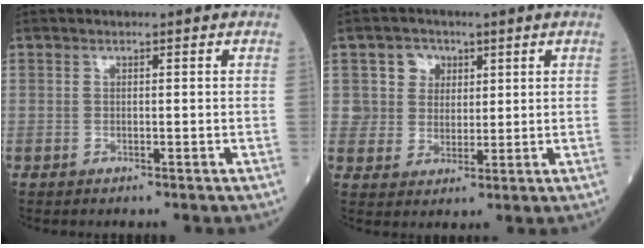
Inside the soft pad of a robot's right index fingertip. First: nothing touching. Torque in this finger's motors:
{"motor_torque": [0.02, 0.07, 0.01, 0.00]}